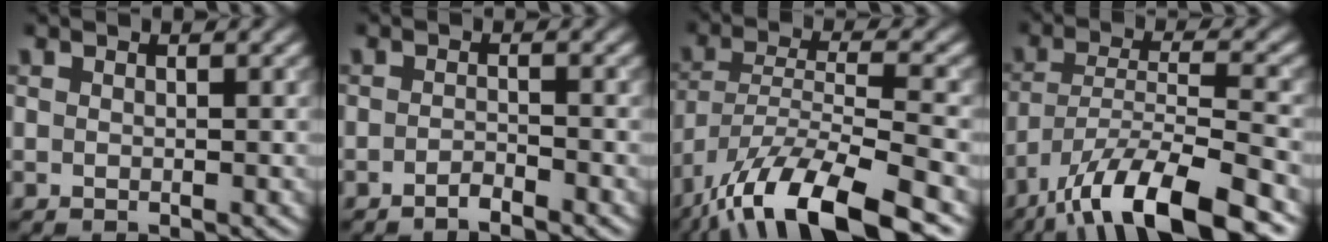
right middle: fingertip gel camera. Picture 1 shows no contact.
{"total": 1.2, "force": [-1.0, 0.2, 0.7], "torque": [-0.010, 0.003, -0.021]}
{"total": 11.9, "force": [-8.4, 2.9, 7.9], "torque": [-0.136, -0.002, -0.154]}
{"total": 11.0, "force": [-7.8, 2.7, 7.3], "torque": [-0.118, 0.004, -0.140]}